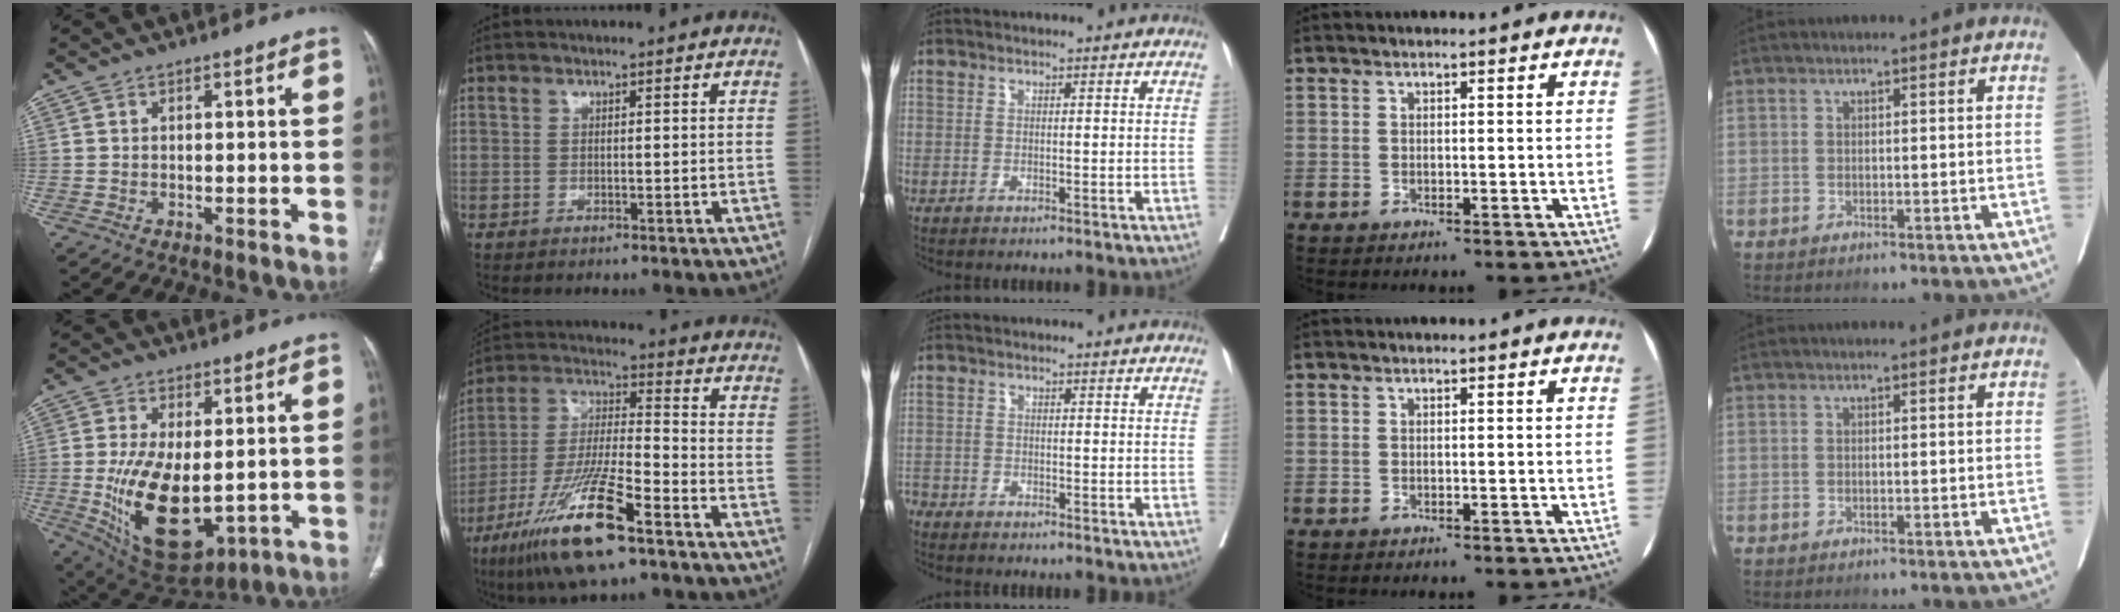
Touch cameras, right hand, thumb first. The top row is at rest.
{"thumb": {"total": 17.0, "force": [-2.1, 8.7, 14.4], "torque": [-0.253, -0.023, -0.006]}, "index": {"total": 16.9, "force": [-10.0, 2.4, 13.4], "torque": [-0.287, -0.034, -0.186]}, "middle": {"total": 2.8, "force": [-2.7, 0.8, 0.4], "torque": [-0.002, -0.004, -0.052]}}